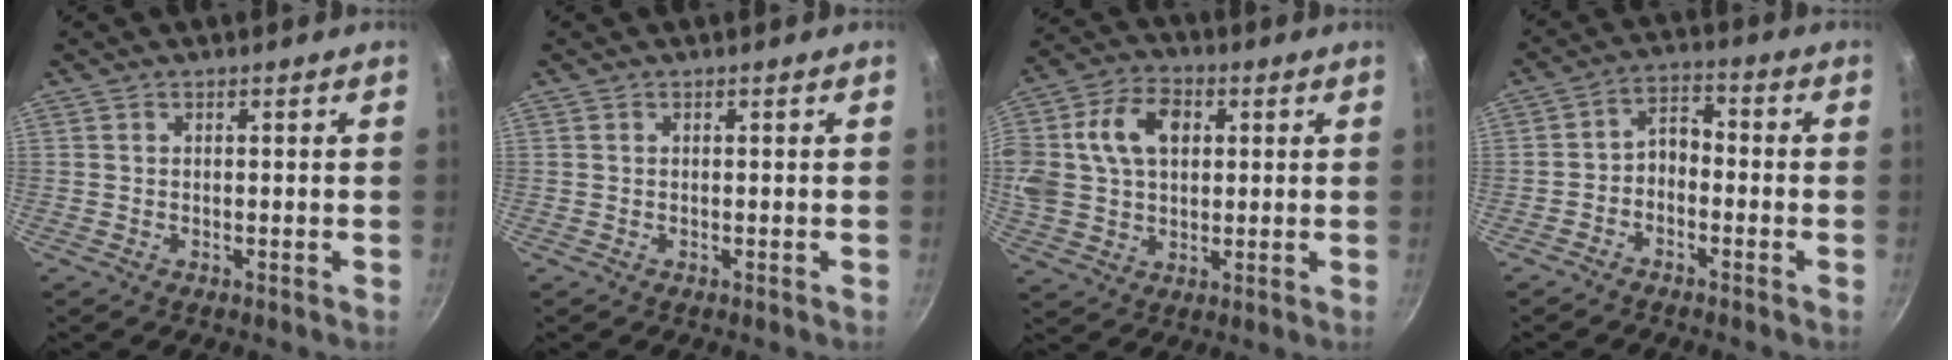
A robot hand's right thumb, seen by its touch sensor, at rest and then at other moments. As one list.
[{"total": 0.0}, {"total": 18.8, "force": [4.1, 13.9, 12.1], "torque": [-0.250, 0.032, 0.067]}, {"total": 4.8, "force": [-2.1, 3.1, 2.9], "torque": [-0.038, 0.044, -0.043]}]